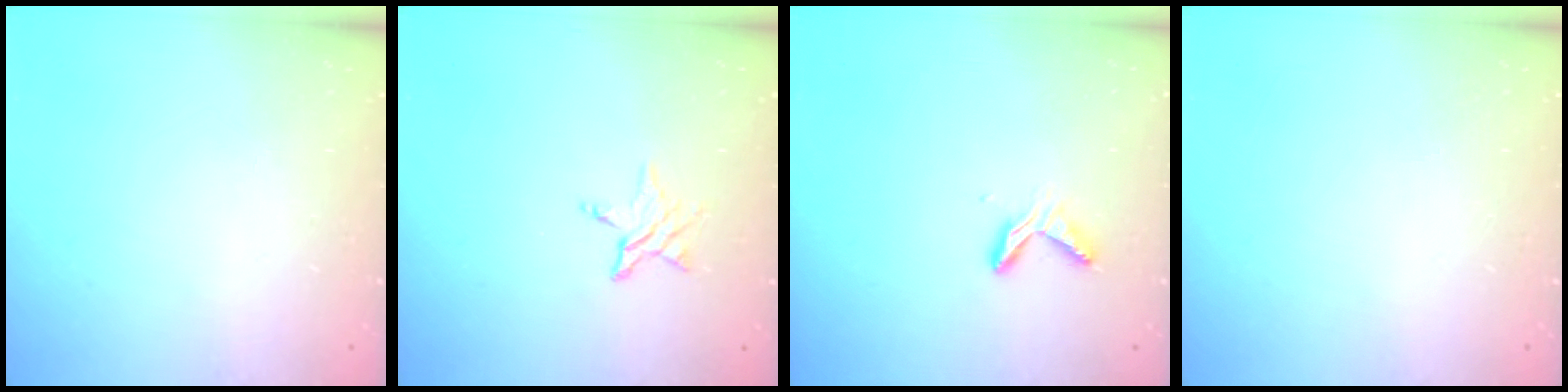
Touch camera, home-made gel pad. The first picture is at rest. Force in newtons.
{"total": 3.9, "press": 3.9, "slide": 0.4}
{"total": 5.5, "press": 5.4, "slide": 0.5}
{"total": 0.0}